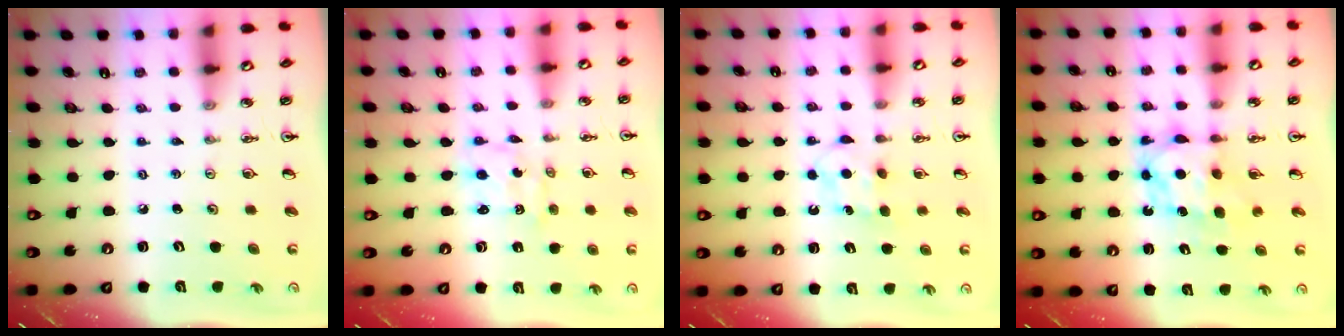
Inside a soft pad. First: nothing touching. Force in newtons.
{"total": 1.6, "press": 1.3, "slide": 0.8}
{"total": 5.7, "press": 5.7, "slide": 0.7}
{"total": 6.5, "press": 6.5, "slide": 0.5}